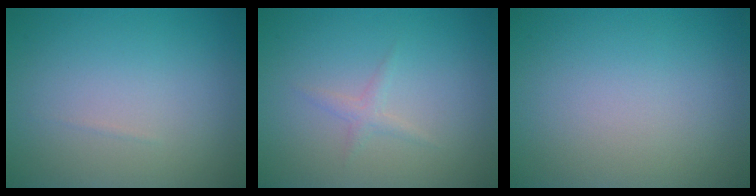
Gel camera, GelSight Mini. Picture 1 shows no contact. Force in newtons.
{"total": 1.0, "press": 1.0, "slide": 0.1}
{"total": 0.0}